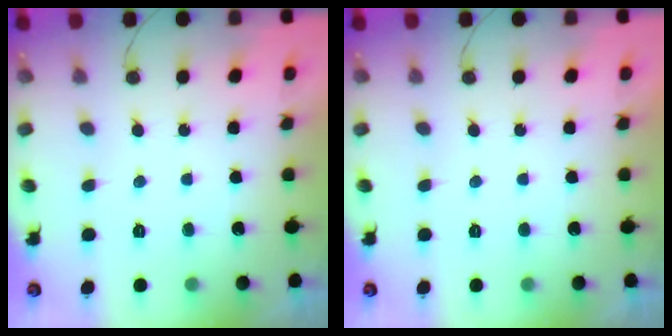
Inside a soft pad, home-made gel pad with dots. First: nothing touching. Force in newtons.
{"total": 0.0}